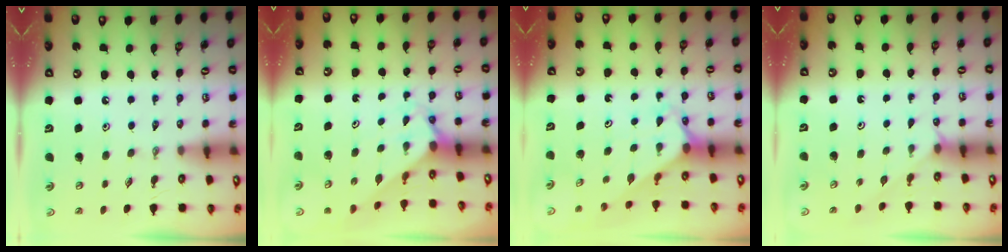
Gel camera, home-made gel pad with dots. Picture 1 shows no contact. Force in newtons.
{"total": 2.0, "press": 2.0, "slide": 0.2}
{"total": 2.2, "press": 2.2, "slide": 0.2}
{"total": 1.8, "press": 1.7, "slide": 0.4}